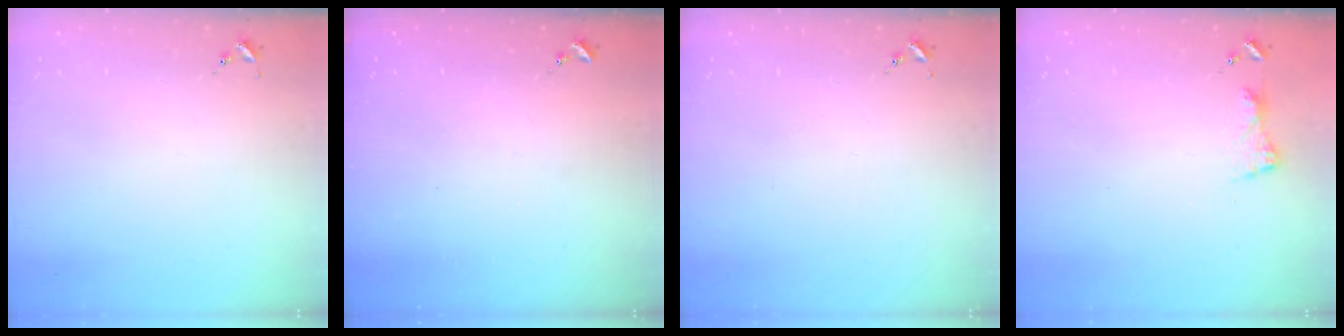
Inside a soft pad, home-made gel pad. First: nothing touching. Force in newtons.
{"total": 0.0}
{"total": 0.0}
{"total": 5.0, "press": 4.9, "slide": 0.6}